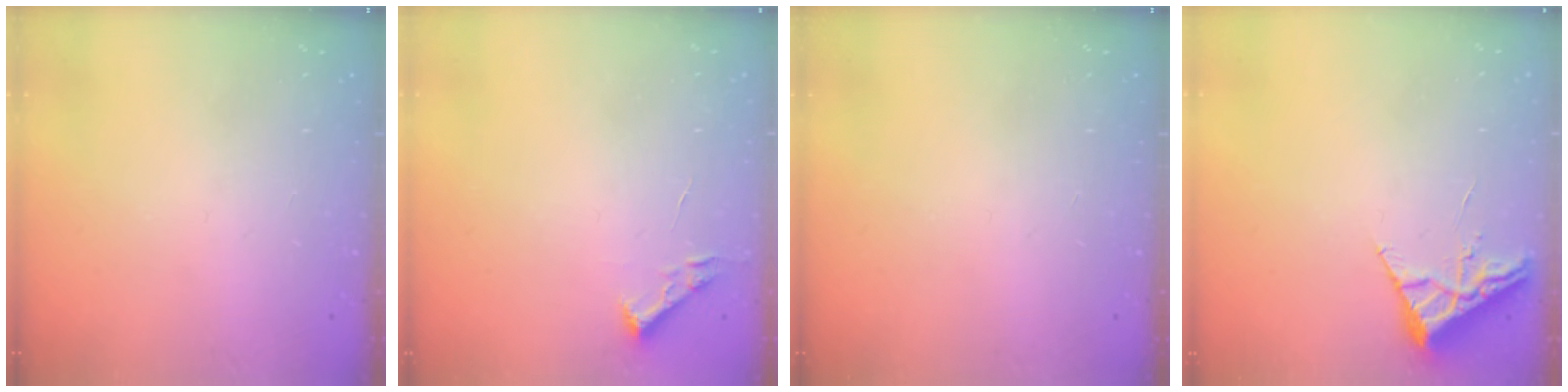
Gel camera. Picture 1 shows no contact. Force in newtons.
{"total": 2.7, "press": 2.7, "slide": 0.4}
{"total": 0.0}
{"total": 3.7, "press": 3.6, "slide": 0.5}